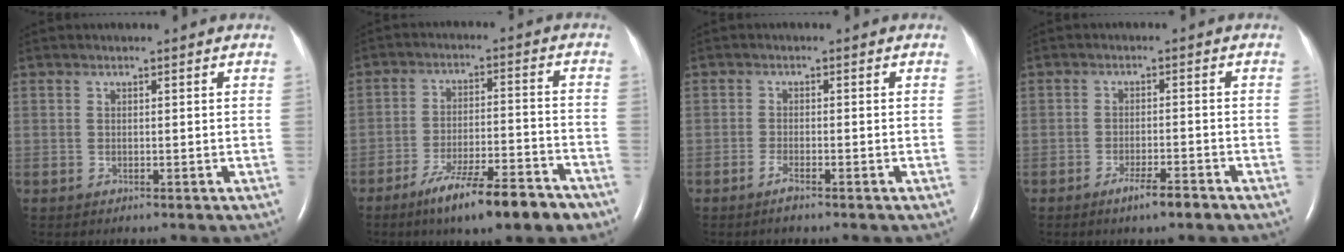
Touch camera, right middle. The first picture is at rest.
{"total": 12.4, "force": [-8.8, 2.0, 8.5], "torque": [-0.134, -0.011, -0.140]}
{"total": 1.7, "force": [-1.4, 0.0, 1.0], "torque": [-0.031, -0.003, -0.028]}
{"total": 3.9, "force": [-2.8, 0.2, 2.7], "torque": [-0.051, -0.005, -0.048]}